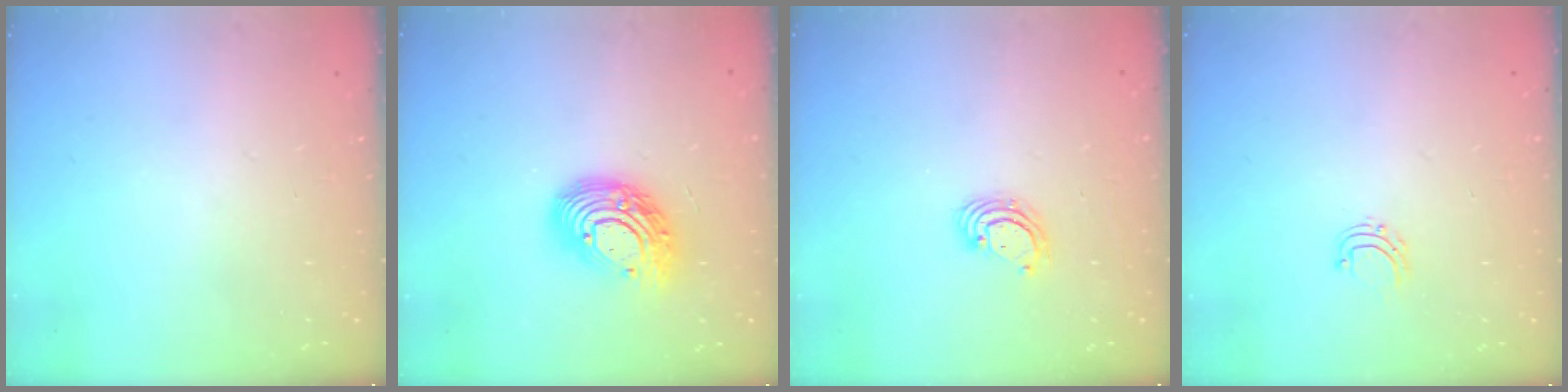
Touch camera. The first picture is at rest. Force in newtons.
{"total": 14.3, "press": 14.2, "slide": 1.3}
{"total": 4.0, "press": 3.9, "slide": 0.2}
{"total": 4.5, "press": 4.5, "slide": 0.3}